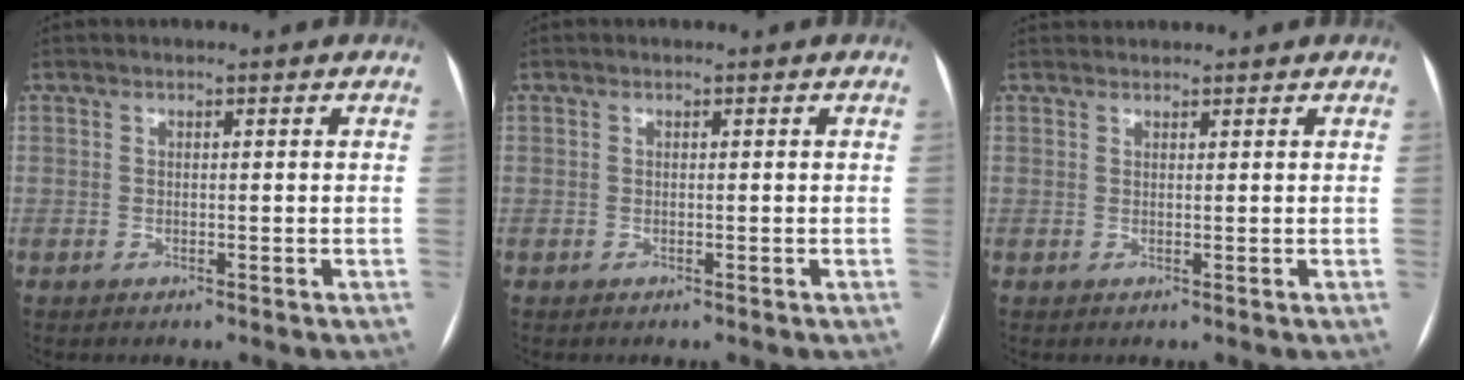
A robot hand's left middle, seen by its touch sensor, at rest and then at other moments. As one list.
[{"total": 0.0}, {"total": 2.6, "force": [2.5, 0.4, 0.3], "torque": [-0.007, 0.034, 0.042]}]